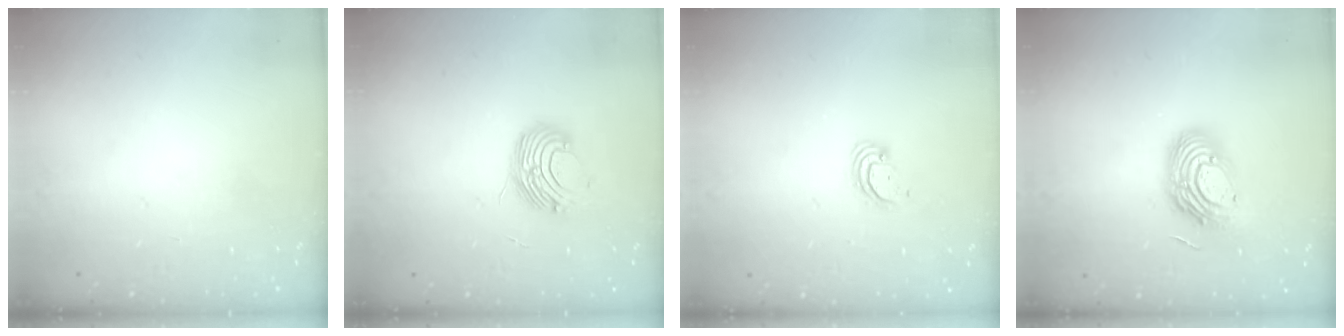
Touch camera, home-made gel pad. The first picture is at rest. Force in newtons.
{"total": 11.4, "press": 11.3, "slide": 1.1}
{"total": 2.9, "press": 2.9, "slide": 0.3}
{"total": 13.0, "press": 12.9, "slide": 1.0}